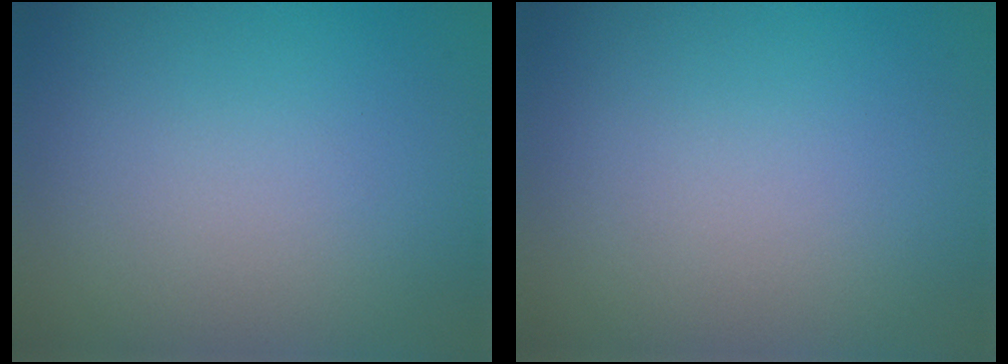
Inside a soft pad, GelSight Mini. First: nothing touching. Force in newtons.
{"total": 0.0}